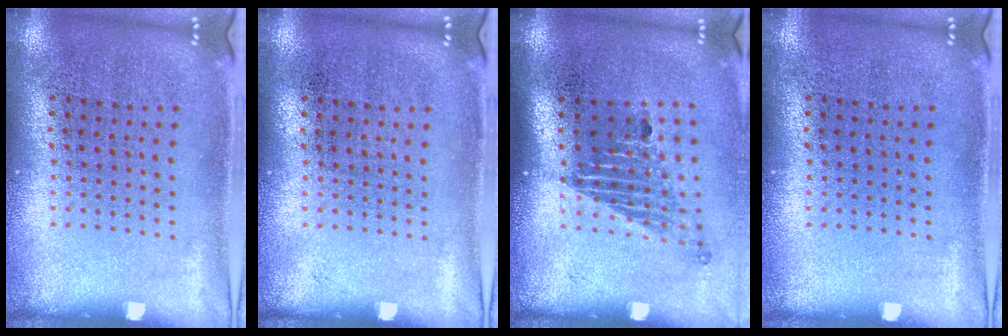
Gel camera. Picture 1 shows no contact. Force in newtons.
{"total": 0.0}
{"total": 1.6, "press": 1.1, "slide": 1.2}
{"total": 0.0}